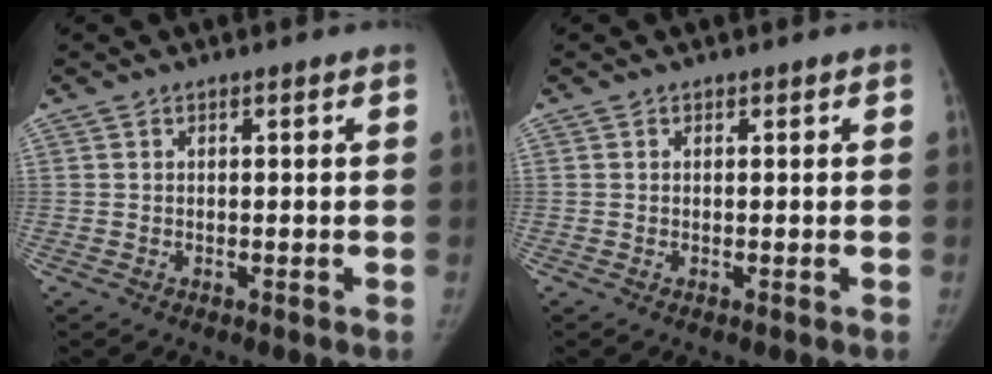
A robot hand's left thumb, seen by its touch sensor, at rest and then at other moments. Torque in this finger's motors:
{"motor_torque": [0.08, 0.00, 0.04, -0.05, 0.02]}